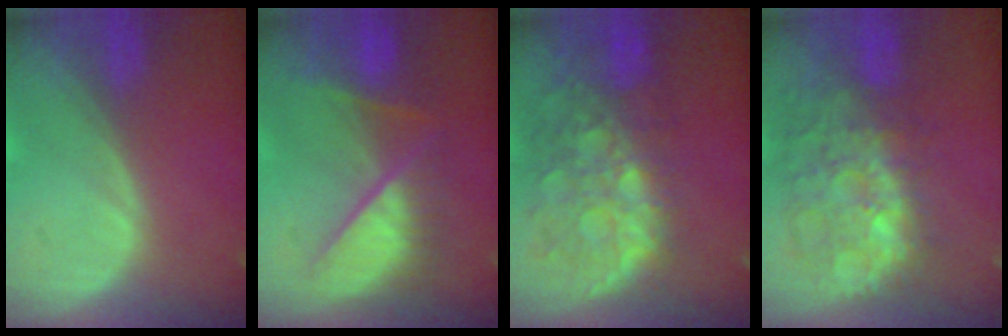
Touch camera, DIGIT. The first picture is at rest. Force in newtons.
{"total": 8.5, "press": 8.4, "slide": 0.7}
{"total": 11.1, "press": 9.6, "slide": 5.6}
{"total": 10.9, "press": 10.2, "slide": 3.8}